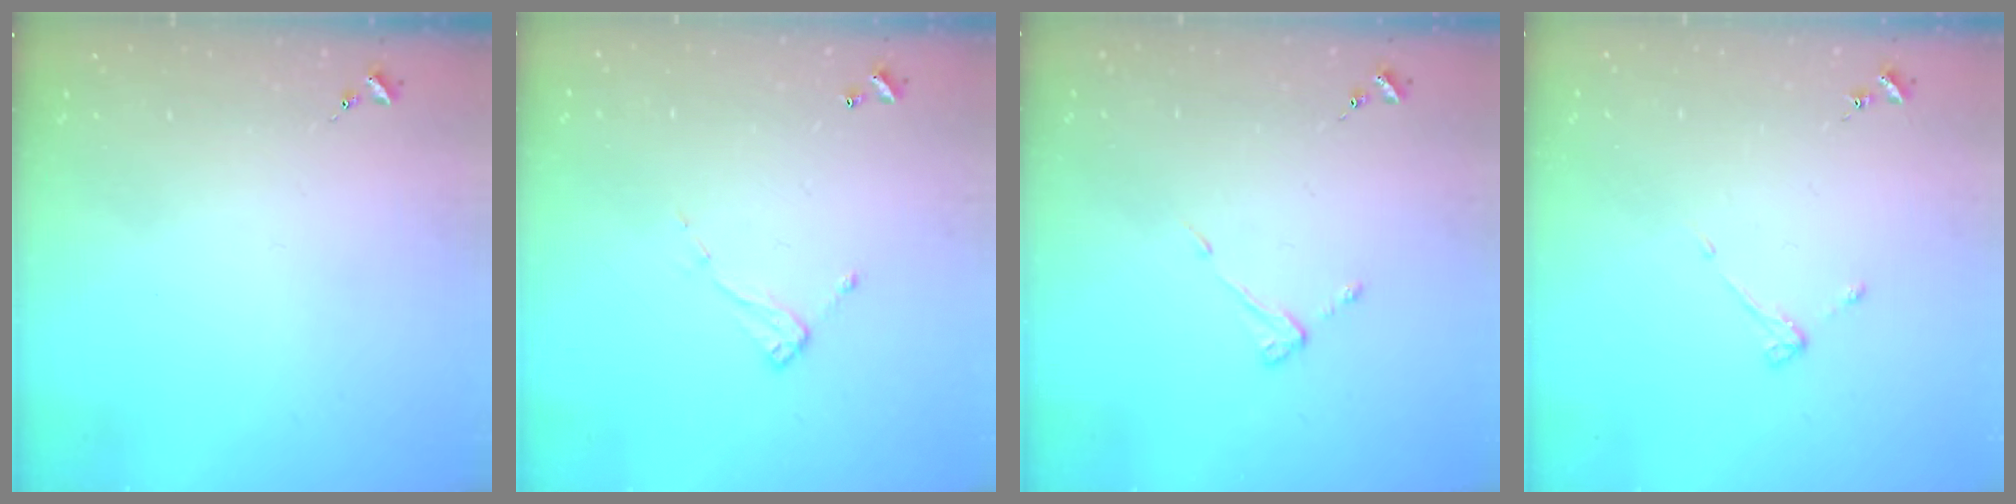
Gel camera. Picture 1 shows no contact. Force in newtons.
{"total": 6.9, "press": 6.9, "slide": 0.4}
{"total": 3.8, "press": 3.8, "slide": 0.3}
{"total": 3.1, "press": 3.0, "slide": 0.5}